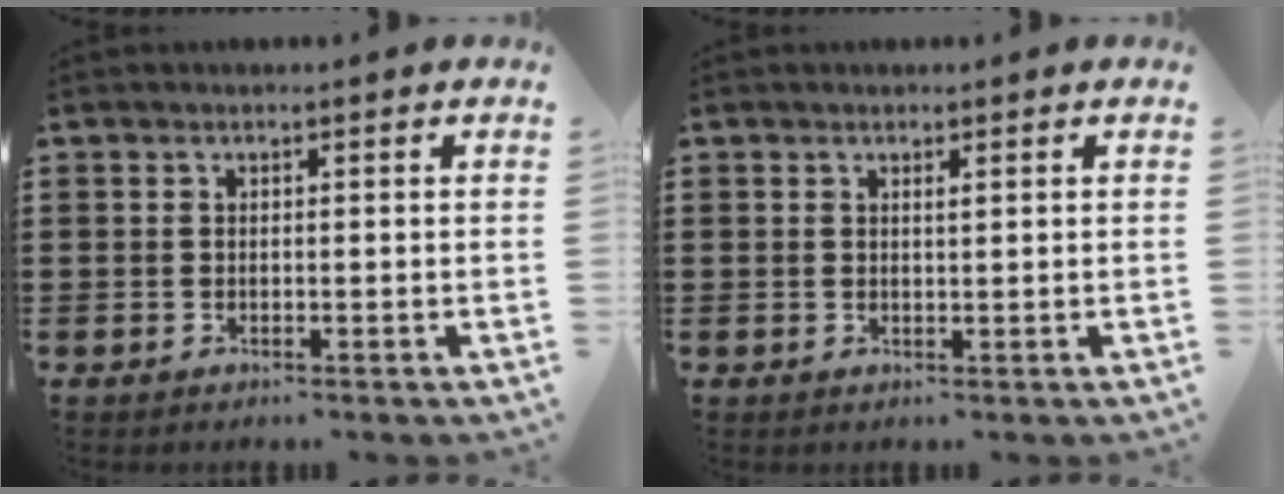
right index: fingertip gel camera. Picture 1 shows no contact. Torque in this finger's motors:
{"motor_torque": [0.25, 0.33, 0.00, 0.01]}